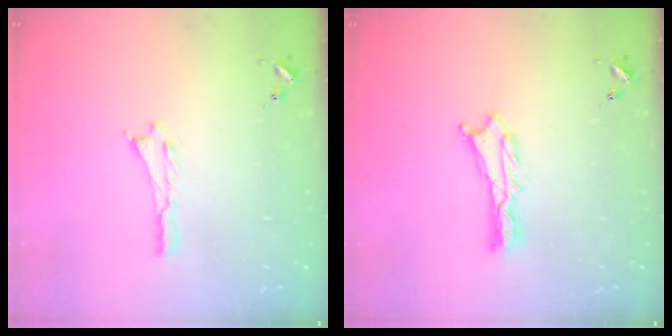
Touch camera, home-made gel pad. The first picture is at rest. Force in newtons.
{"total": 1.1, "press": 1.1, "slide": 0.2}